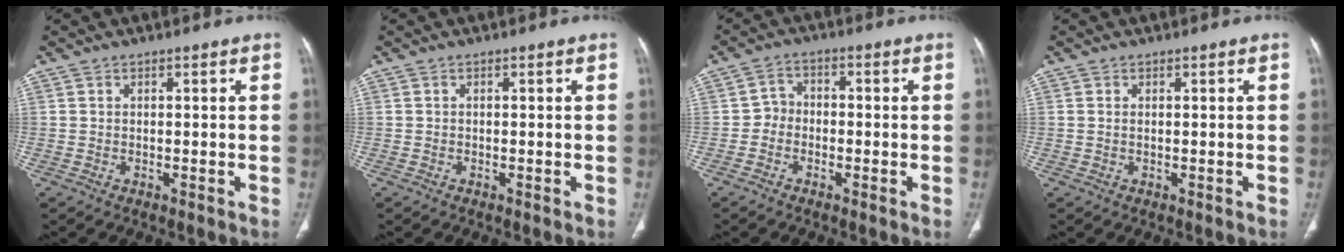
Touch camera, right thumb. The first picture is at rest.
{"total": 0.0}
{"total": 3.6, "force": [-1.4, 3.0, 1.4], "torque": [-0.006, 0.019, -0.035]}
{"total": 0.5, "force": [0.2, 0.2, 0.5], "torque": [-0.016, 0.004, 0.005]}